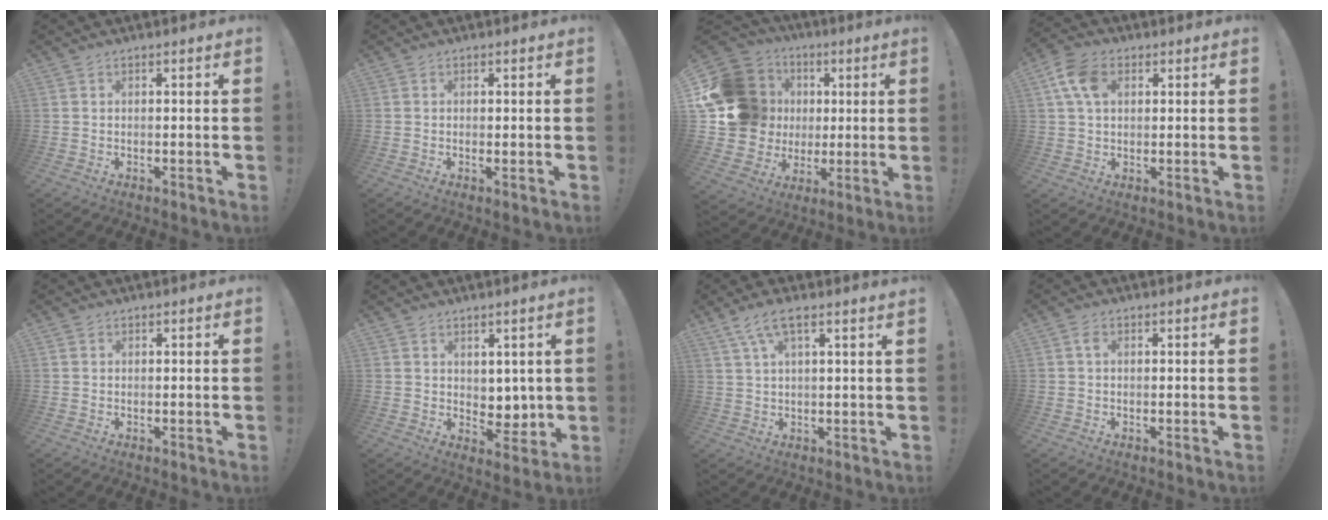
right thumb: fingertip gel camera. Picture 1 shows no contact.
{"total": 0.5, "force": [0.2, 0.2, 0.4], "torque": [0.000, -0.003, 0.003]}
{"total": 21.1, "force": [3.1, 18.5, 9.7], "torque": [-0.165, -0.007, 0.106]}
{"total": 9.8, "force": [2.9, 6.6, 6.5], "torque": [-0.126, 0.008, 0.056]}
{"total": 0.7, "force": [0.4, 0.6, 0.0], "torque": [0.006, -0.002, 0.006]}
{"total": 6.1, "force": [2.7, 5.0, 2.2], "torque": [-0.015, -0.032, 0.057]}
{"total": 5.9, "force": [3.3, 0.7, 4.8], "torque": [-0.093, -0.008, 0.059]}
{"total": 1.5, "force": [0.3, 0.8, 1.2], "torque": [-0.019, 0.002, 0.002]}